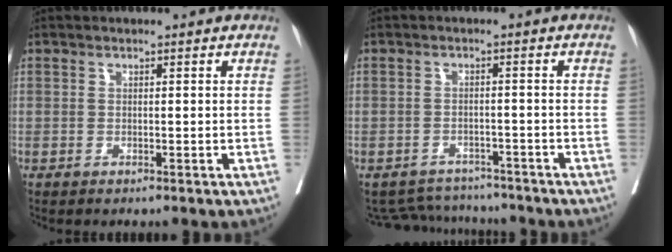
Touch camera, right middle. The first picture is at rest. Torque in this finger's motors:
{"motor_torque": [-0.55, -0.21, -0.05, -0.04]}